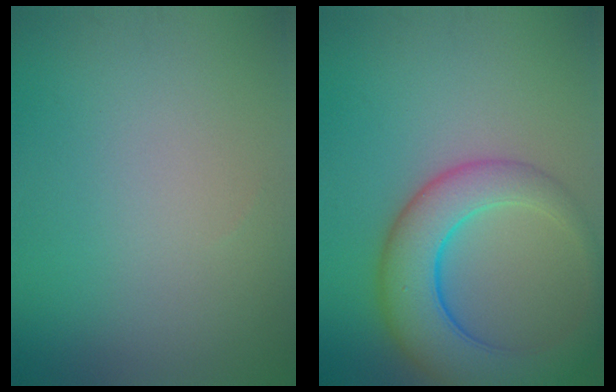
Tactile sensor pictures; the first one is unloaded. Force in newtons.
{"total": 7.6, "press": 7.6, "slide": 0.4}